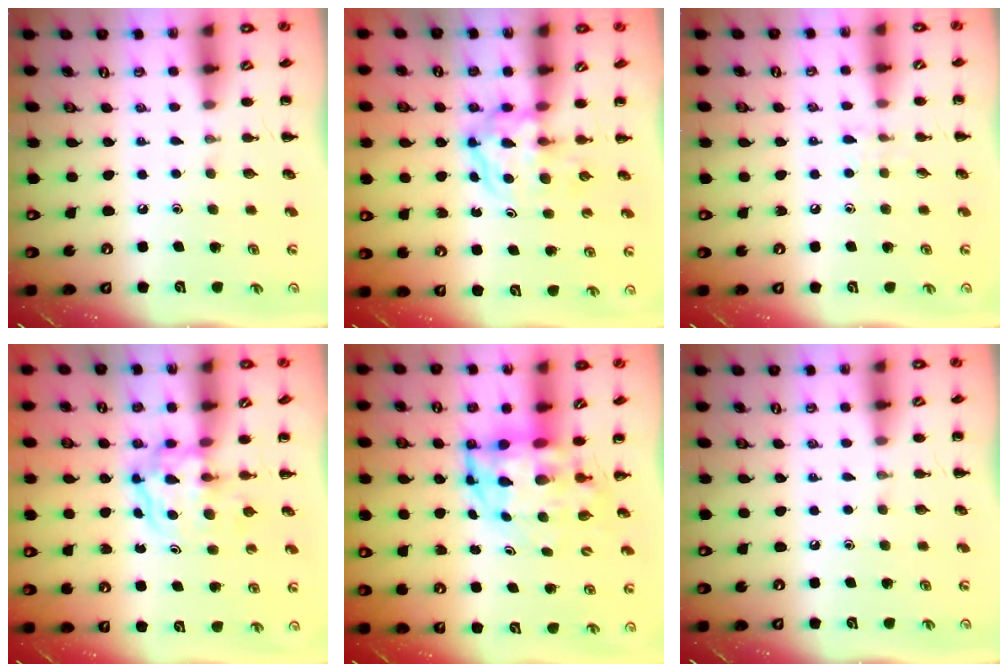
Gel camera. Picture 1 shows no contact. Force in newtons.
{"total": 3.8, "press": 3.8, "slide": 0.4}
{"total": 4.7, "press": 4.5, "slide": 1.3}
{"total": 3.8, "press": 3.8, "slide": 0.5}
{"total": 5.5, "press": 5.3, "slide": 1.6}
{"total": 0.0}